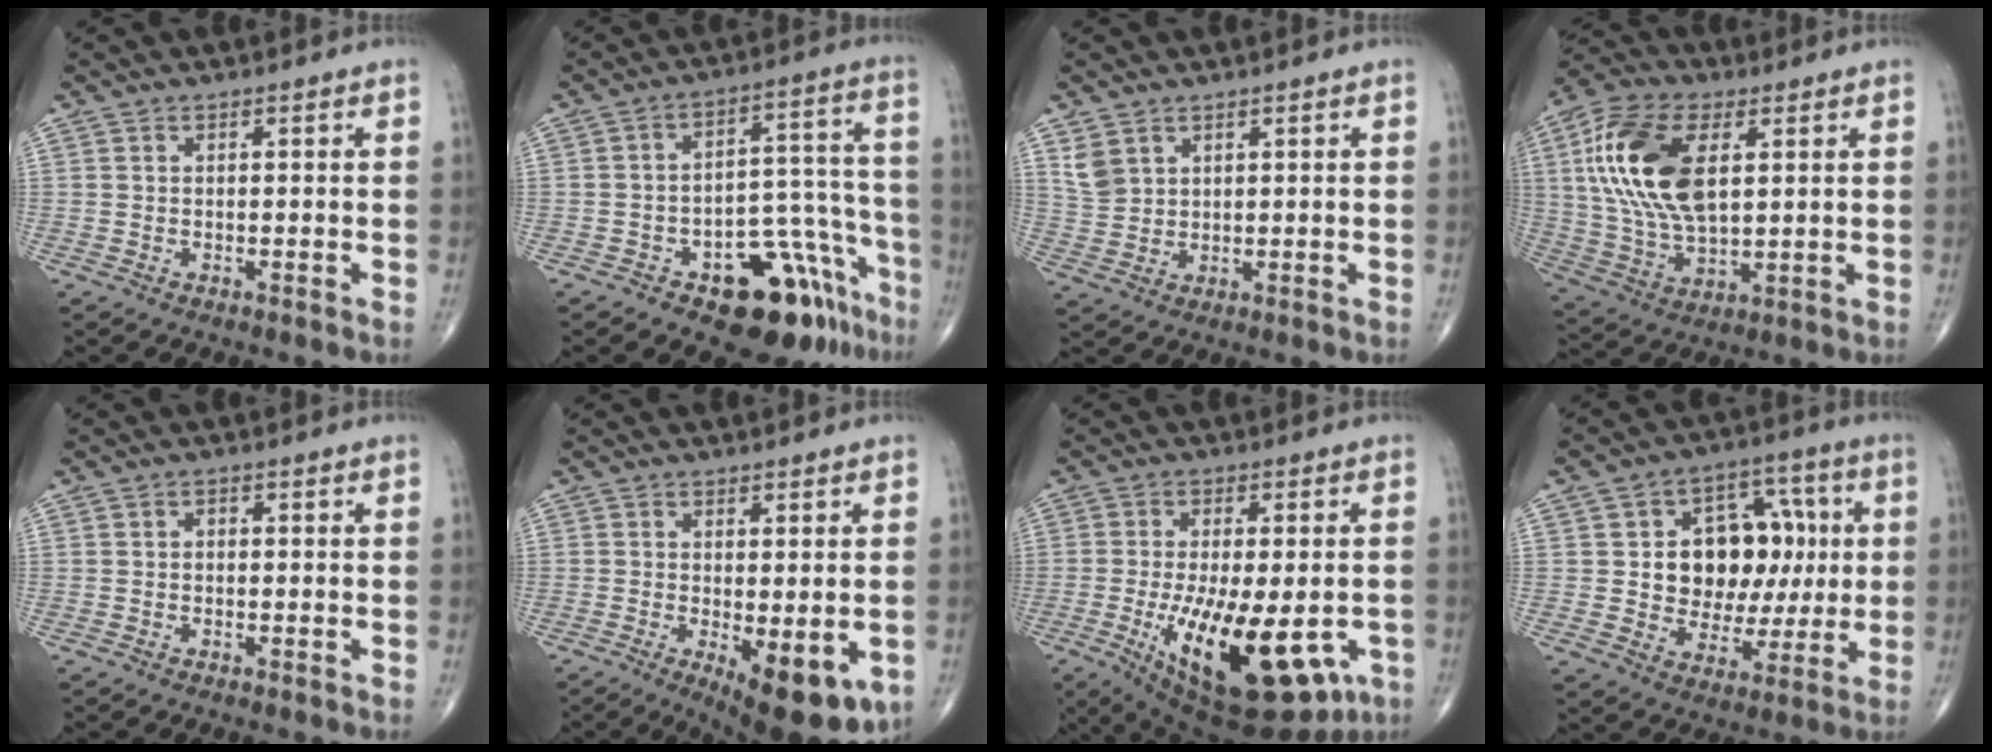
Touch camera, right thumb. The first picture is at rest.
{"total": 16.3, "force": [-10.1, 7.7, 10.3], "torque": [-0.075, 0.100, -0.140]}
{"total": 4.0, "force": [2.3, 2.8, 1.7], "torque": [-0.026, -0.010, 0.055]}
{"total": 19.0, "force": [4.7, 9.9, 15.5], "torque": [-0.308, -0.004, 0.086]}
{"total": 0.9, "force": [-0.1, 0.7, 0.6], "torque": [-0.004, 0.004, -0.004]}
{"total": 11.8, "force": [-4.1, 4.4, 10.1], "torque": [-0.128, -0.020, -0.049]}
{"total": 22.0, "force": [-7.2, 9.3, 18.6], "torque": [-0.276, -0.021, -0.087]}
{"total": 16.7, "force": [1.6, 12.0, 11.5], "torque": [-0.107, 0.021, 0.032]}